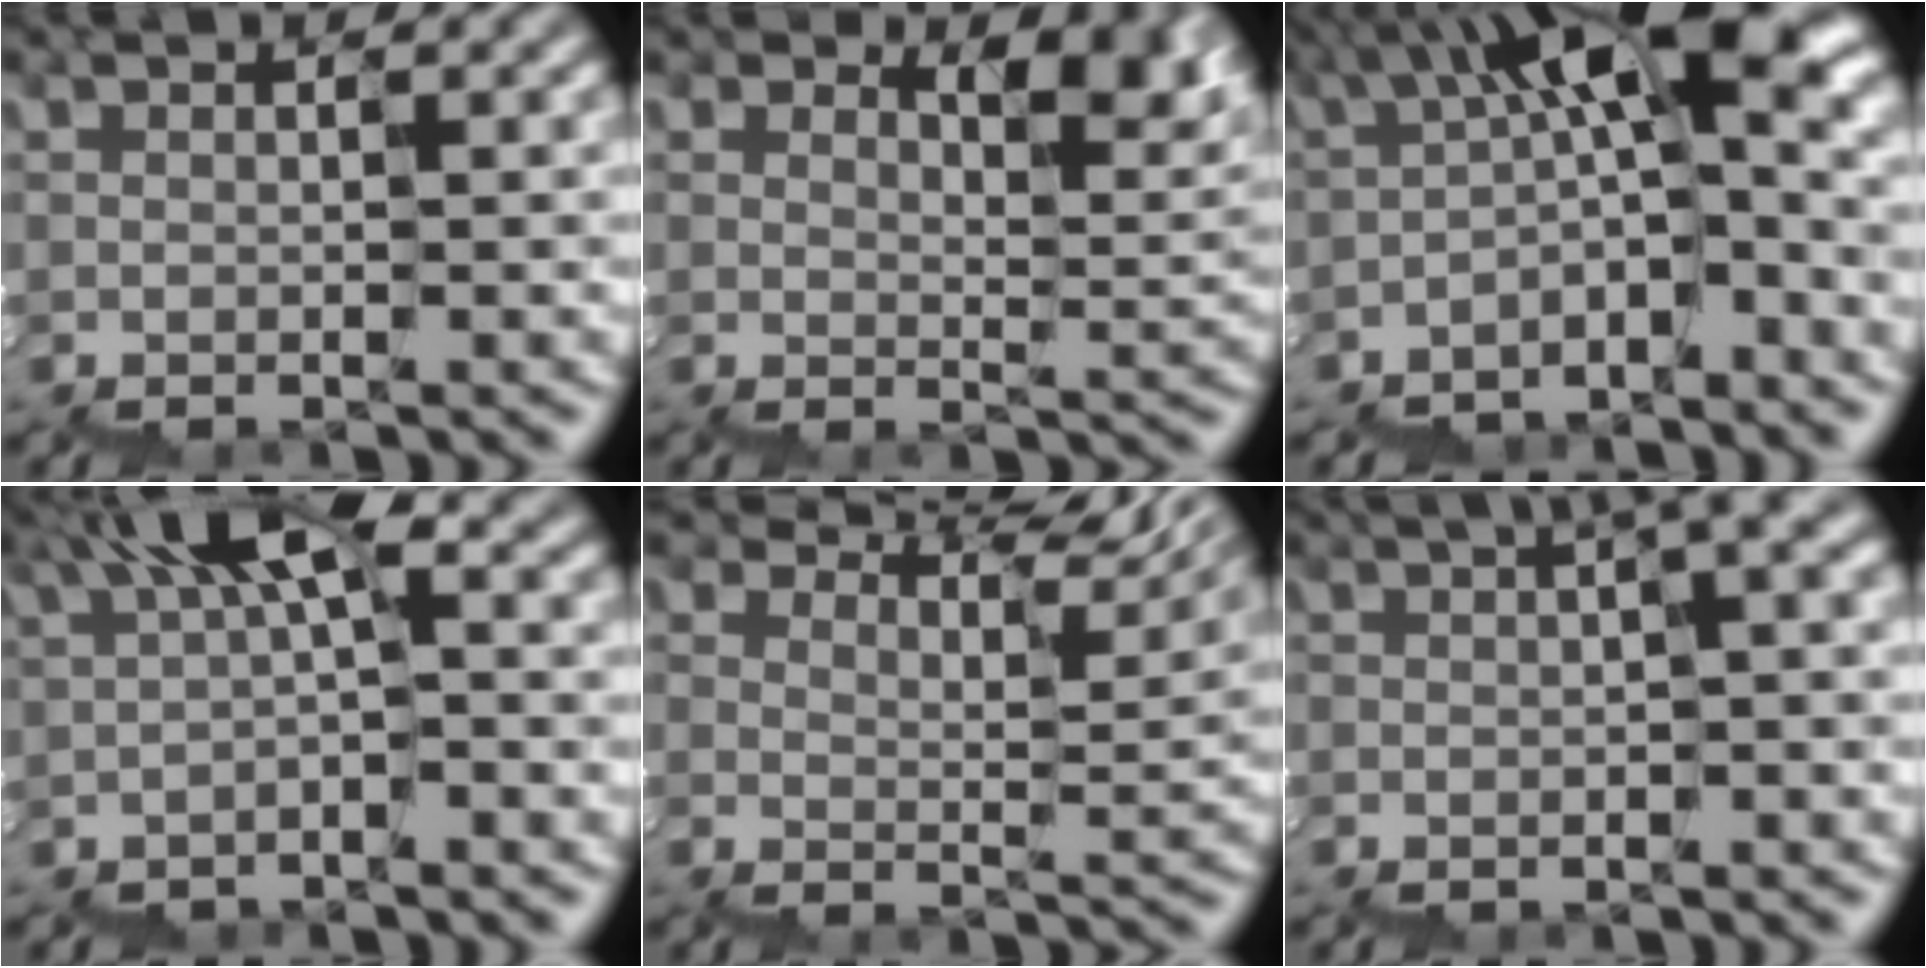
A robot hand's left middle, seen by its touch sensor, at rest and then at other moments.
{"total": 4.3, "force": [2.7, 1.8, 2.8], "torque": [-0.036, 0.002, 0.043]}
{"total": 9.6, "force": [-0.9, 3.0, 9.1], "torque": [-0.169, 0.018, -0.021]}
{"total": 4.0, "force": [0.8, 1.0, 3.8], "torque": [-0.090, 0.012, 0.006]}
{"total": 6.6, "force": [6.0, 1.1, 2.4], "torque": [-0.049, 0.007, 0.096]}
{"total": 4.3, "force": [0.3, 0.9, 4.2], "torque": [-0.050, 0.007, 0.001]}